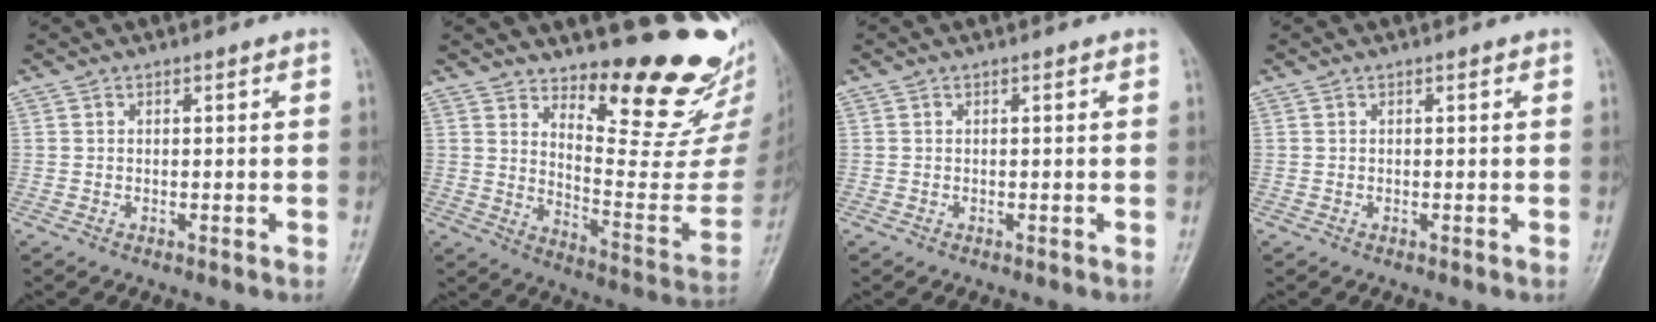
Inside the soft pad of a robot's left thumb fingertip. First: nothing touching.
{"total": 20.3, "force": [16.4, 5.8, 10.4], "torque": [-0.096, -0.152, 0.232]}
{"total": 0.0}
{"total": 0.0}